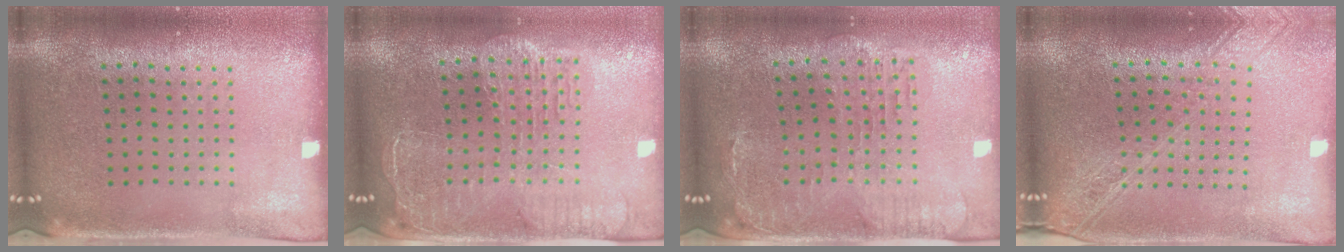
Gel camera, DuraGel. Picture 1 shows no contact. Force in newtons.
{"total": 2.3, "press": 2.0, "slide": 1.1}
{"total": 0.9, "press": 0.8, "slide": 0.3}
{"total": 2.2, "press": 1.9, "slide": 1.2}